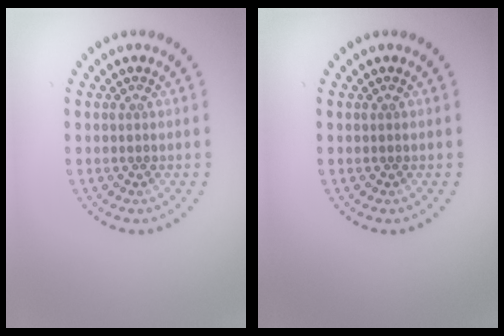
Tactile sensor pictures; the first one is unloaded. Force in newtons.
{"total": 0.0}